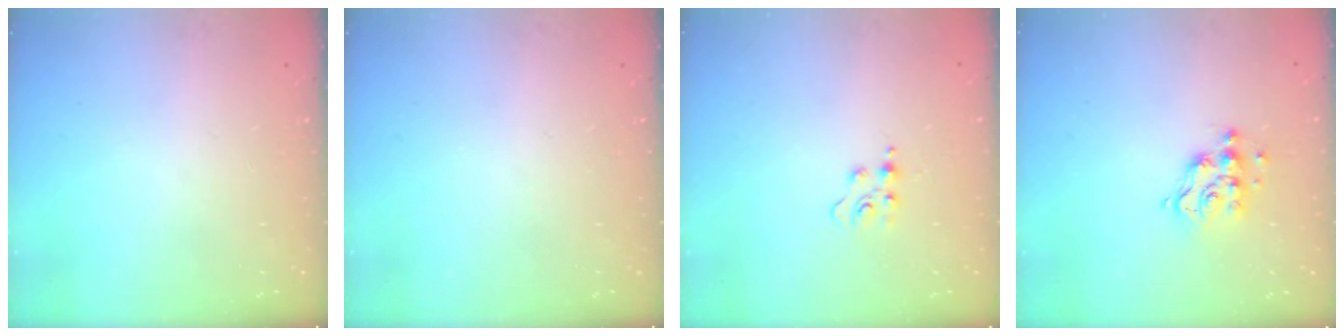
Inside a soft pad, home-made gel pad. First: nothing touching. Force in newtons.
{"total": 0.0}
{"total": 4.5, "press": 4.5, "slide": 0.5}
{"total": 9.4, "press": 9.4, "slide": 0.7}